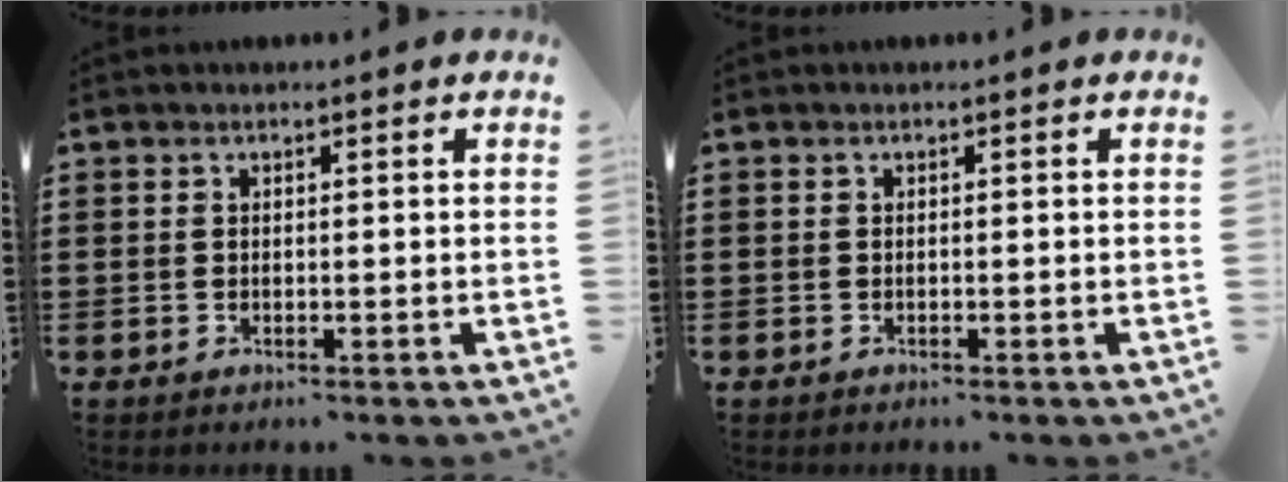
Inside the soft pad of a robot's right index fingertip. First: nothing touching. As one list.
[{"total": 0.0}]